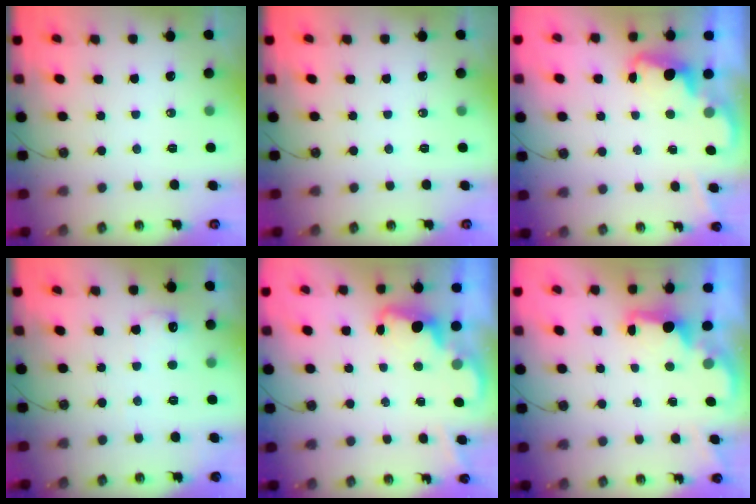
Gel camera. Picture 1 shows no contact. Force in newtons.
{"total": 0.0}
{"total": 2.2, "press": 2.1, "slide": 0.5}
{"total": 8.3, "press": 8.3, "slide": 0.5}
{"total": 2.1, "press": 2.0, "slide": 0.6}
{"total": 1.7, "press": 1.5, "slide": 0.7}